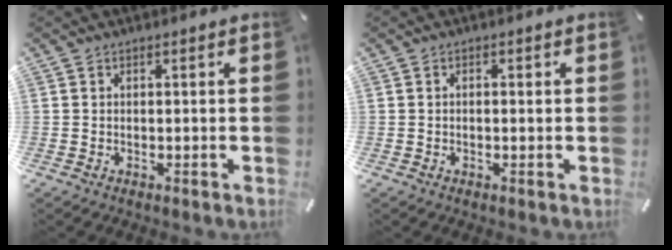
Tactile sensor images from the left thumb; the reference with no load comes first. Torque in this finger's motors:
{"motor_torque": [-0.07, -0.28, 0.03, 0.09, -0.01]}